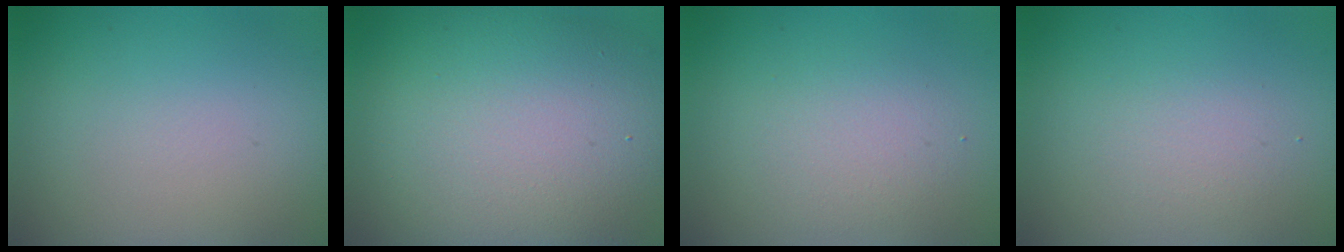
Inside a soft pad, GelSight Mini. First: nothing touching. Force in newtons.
{"total": 12.4, "press": 12.4, "slide": 0.7}
{"total": 2.6, "press": 2.6, "slide": 0.1}
{"total": 1.7, "press": 1.7, "slide": 0.1}